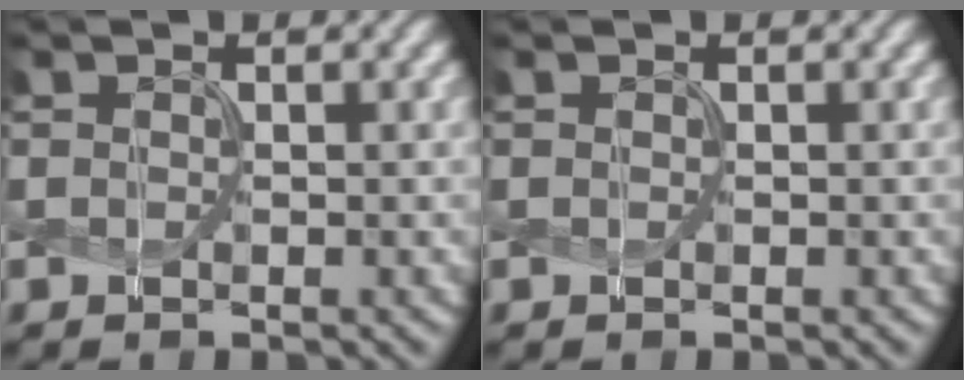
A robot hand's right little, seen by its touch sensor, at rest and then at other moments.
{"total": 0.0}